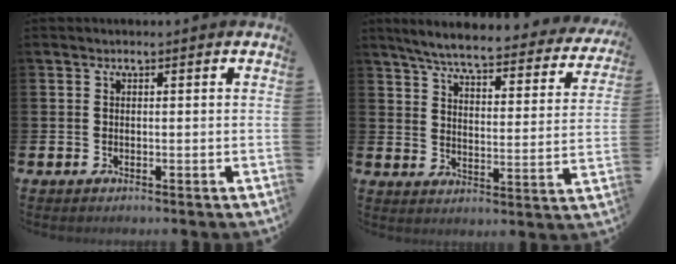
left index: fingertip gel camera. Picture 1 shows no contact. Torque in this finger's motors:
{"motor_torque": [0.98, -1.16, 0.60, 0.21]}